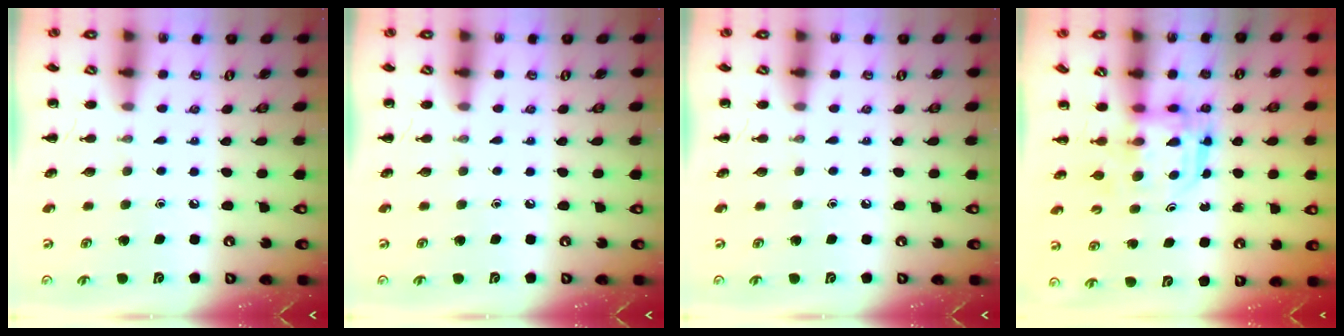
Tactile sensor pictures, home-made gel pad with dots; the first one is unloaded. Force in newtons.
{"total": 0.0}
{"total": 0.0}
{"total": 3.1, "press": 3.1, "slide": 0.2}